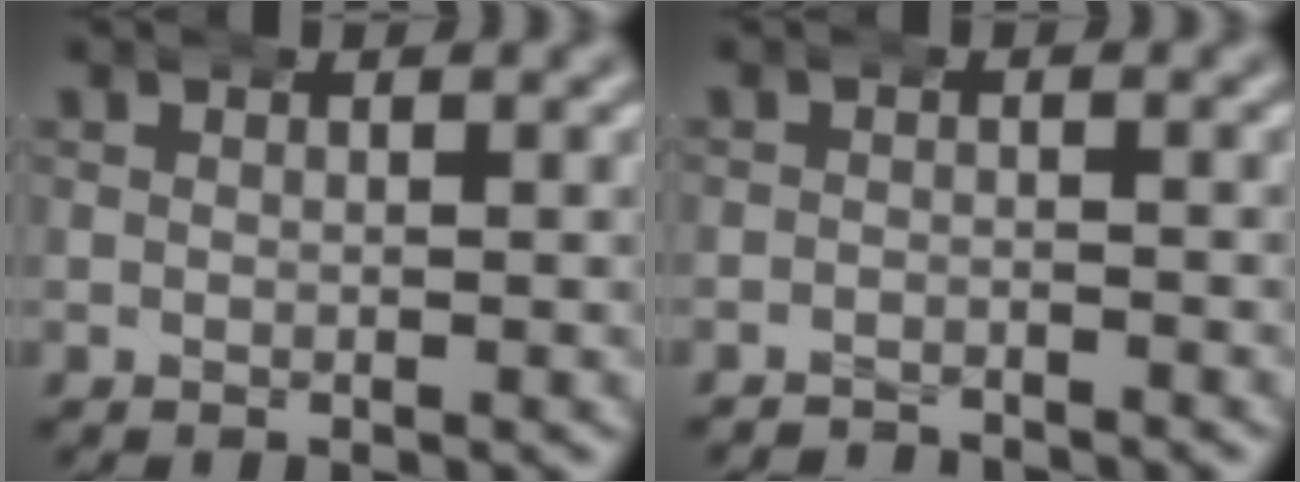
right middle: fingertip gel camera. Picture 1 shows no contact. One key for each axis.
{"total": 2.9, "fx": -2.8, "fy": 0.3, "fz": -0.1, "tx": -0.002, "ty": -0.010, "tz": -0.047}